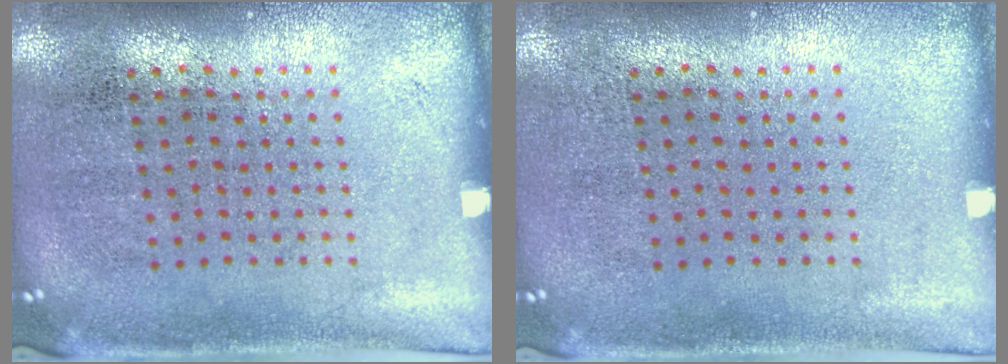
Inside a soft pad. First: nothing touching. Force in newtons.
{"total": 0.0}